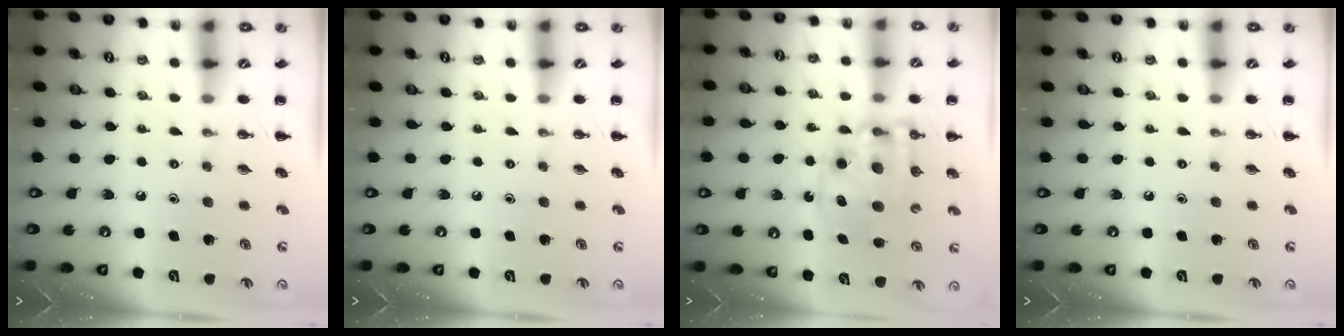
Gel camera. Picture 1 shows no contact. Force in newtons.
{"total": 0.0}
{"total": 11.2, "press": 10.9, "slide": 2.6}
{"total": 0.0}